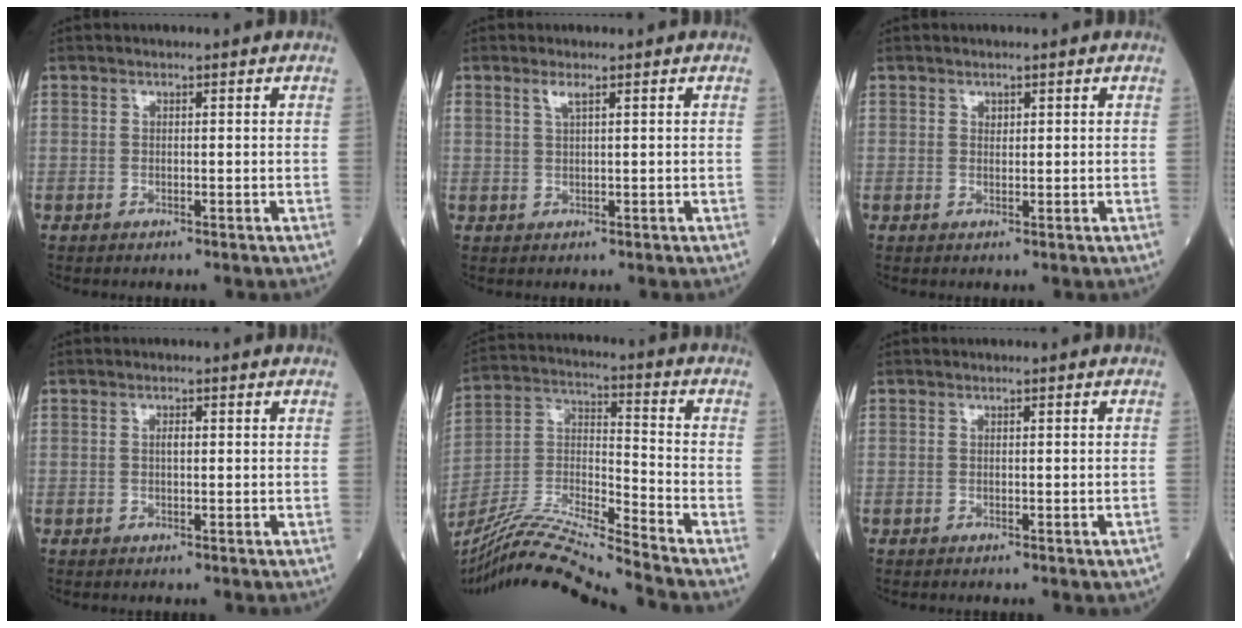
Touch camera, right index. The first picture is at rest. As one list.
[{"total": 1.6, "force": [0.9, 0.0, 1.2], "torque": [-0.031, 0.003, 0.020]}, {"total": 0.7, "force": [0.4, 0.5, 0.3], "torque": [-0.002, -0.002, 0.006]}, {"total": 1.0, "force": [0.1, 0.3, 0.9], "torque": [-0.019, 0.001, 0.001]}, {"total": 17.1, "force": [-15.5, -1.9, 7.1], "torque": [-0.136, -0.004, -0.286]}, {"total": 0.6, "force": [-0.3, 0.0, 0.5], "torque": [-0.010, -0.002, -0.001]}]